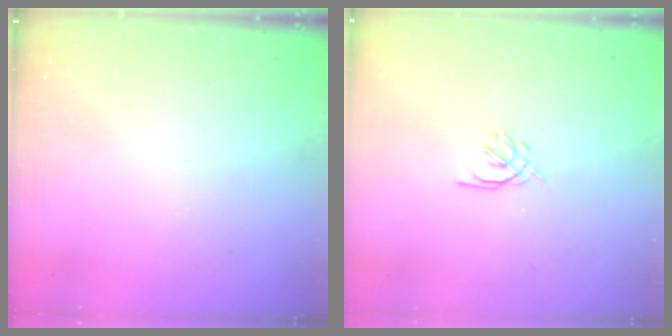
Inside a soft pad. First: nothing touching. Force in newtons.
{"total": 1.4, "press": 1.3, "slide": 0.5}